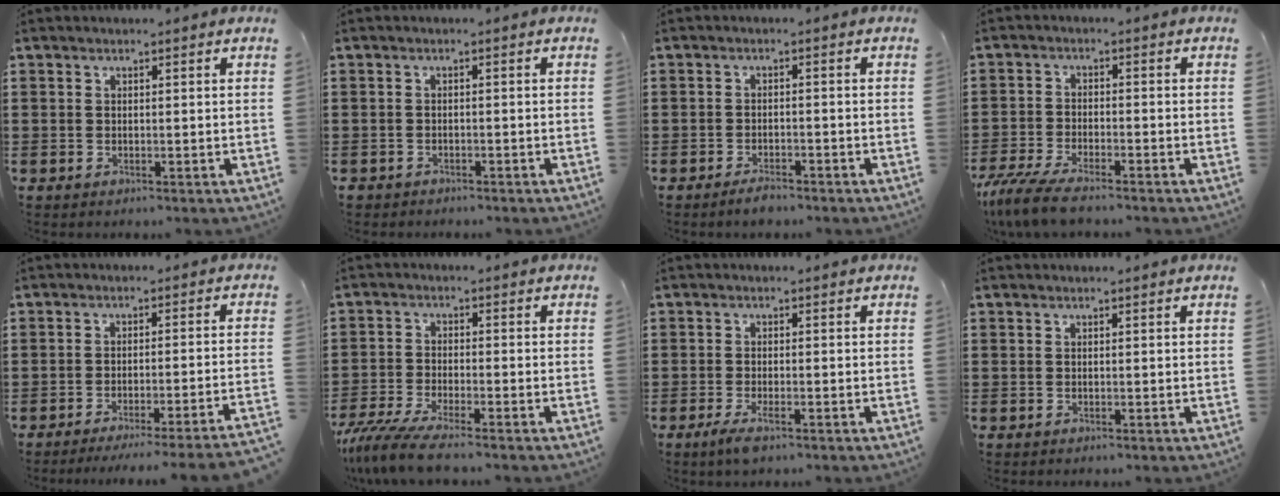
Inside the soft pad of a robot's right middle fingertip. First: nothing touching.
{"total": 1.3, "force": [-1.2, 0.5, -0.1], "torque": [-0.001, 0.003, -0.029]}
{"total": 2.2, "force": [-1.9, 0.6, 0.8], "torque": [-0.017, 0.003, -0.038]}
{"total": 5.7, "force": [-4.9, 0.8, 2.8], "torque": [-0.073, -0.011, -0.098]}
{"total": 3.7, "force": [-3.4, -0.6, 1.6], "torque": [-0.027, -0.009, -0.069]}
{"total": 6.0, "force": [-5.2, 0.3, 2.9], "torque": [-0.081, -0.021, -0.105]}
{"total": 2.4, "force": [-1.2, 0.4, 2.0], "torque": [-0.047, -0.007, -0.026]}
{"total": 0.0}